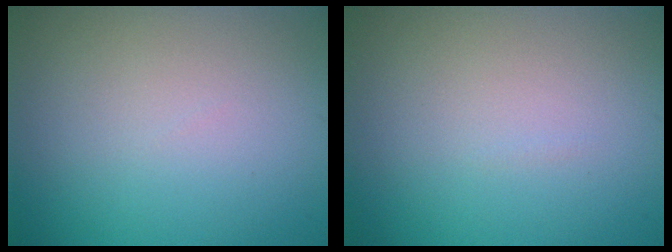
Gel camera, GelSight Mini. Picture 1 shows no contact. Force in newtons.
{"total": 0.0}